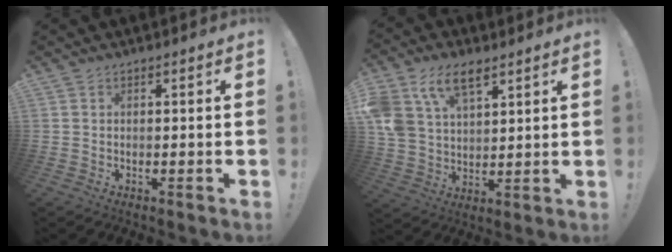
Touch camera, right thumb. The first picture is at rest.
{"total": 13.6, "force": [7.7, 8.1, 7.6], "torque": [-0.154, -0.027, 0.150]}